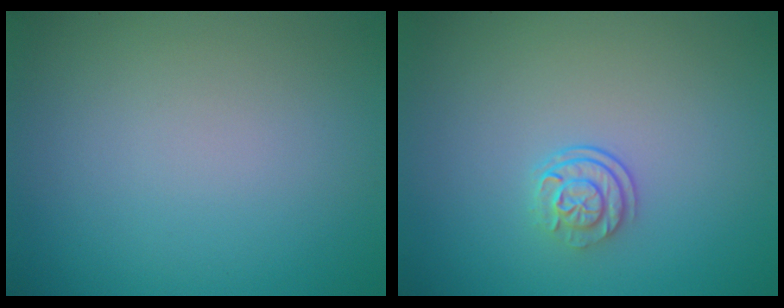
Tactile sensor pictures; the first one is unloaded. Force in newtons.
{"total": 2.3, "press": 1.7, "slide": 1.5}